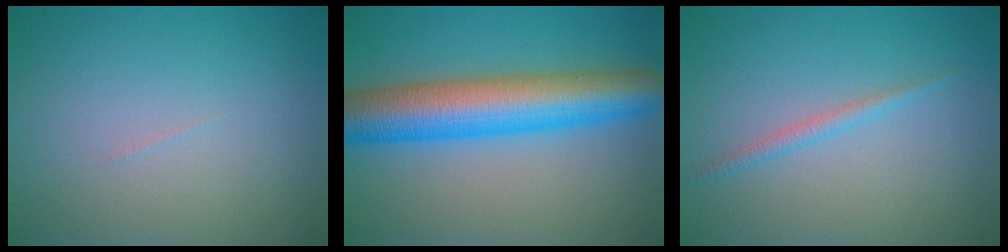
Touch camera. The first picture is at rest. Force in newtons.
{"total": 9.4, "press": 9.4, "slide": 0.1}
{"total": 1.2, "press": 1.2, "slide": 0.1}